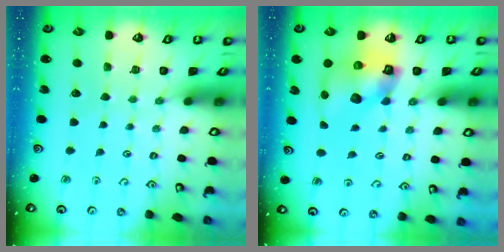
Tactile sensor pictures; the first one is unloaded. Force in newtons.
{"total": 11.8, "press": 11.7, "slide": 1.5}